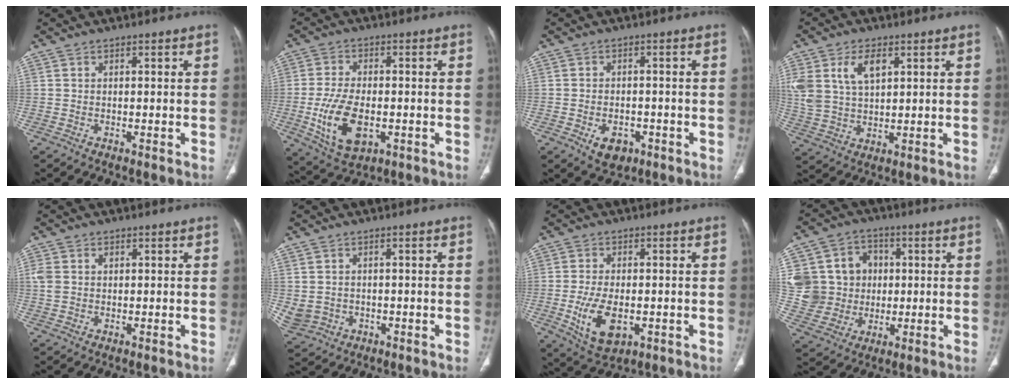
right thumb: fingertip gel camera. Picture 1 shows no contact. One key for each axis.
{"total": 12.0, "fx": -2.7, "fy": 6.6, "fz": 9.6, "tx": -0.180, "ty": -0.002, "tz": -0.037}
{"total": 5.3, "fx": -2.4, "fy": 3.5, "fz": 3.1, "tx": -0.041, "ty": 0.010, "tz": -0.028}
{"total": 11.6, "fx": 4.5, "fy": 6.9, "fz": 8.1, "tx": -0.165, "ty": -0.006, "tz": 0.098}
{"total": 3.5, "fx": 0.8, "fy": 2.6, "fz": 2.3, "tx": -0.056, "ty": 0.010, "tz": 0.022}
{"total": 7.9, "fx": -1.1, "fy": 7.0, "fz": 3.5, "tx": -0.100, "ty": 0.007, "tz": 0.002}
{"total": 9.8, "fx": -2.2, "fy": 5.4, "fz": 7.8, "tx": -0.143, "ty": -0.006, "tz": -0.026}
{"total": 16.1, "fx": 1.8, "fy": 14.5, "fz": 6.6, "tx": -0.098, "ty": 0.027, "tz": 0.049}